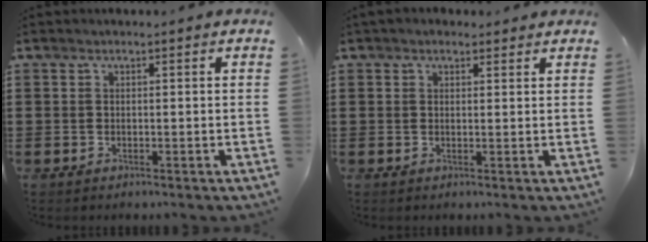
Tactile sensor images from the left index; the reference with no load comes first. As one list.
[{"total": 1.6, "force": [1.3, 0.8, 0.4], "torque": [-0.011, 0.008, 0.024]}]